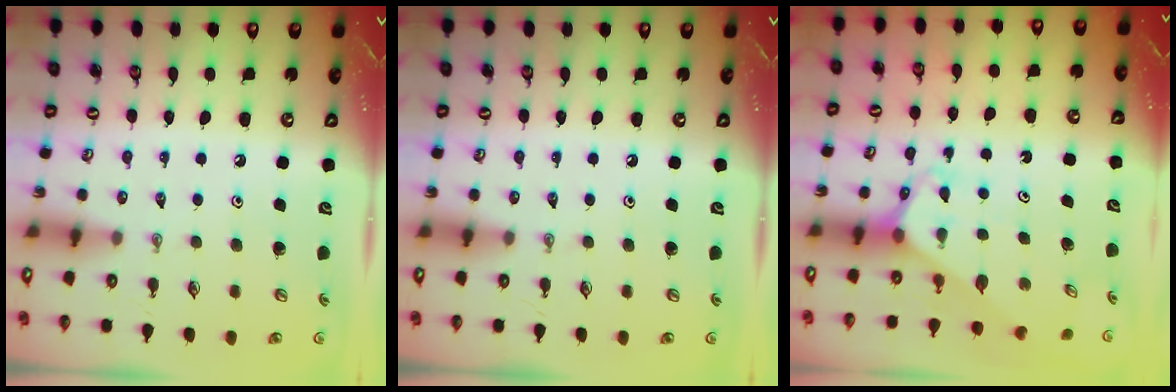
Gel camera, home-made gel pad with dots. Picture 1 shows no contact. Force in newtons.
{"total": 0.0}
{"total": 3.0, "press": 3.0, "slide": 0.2}